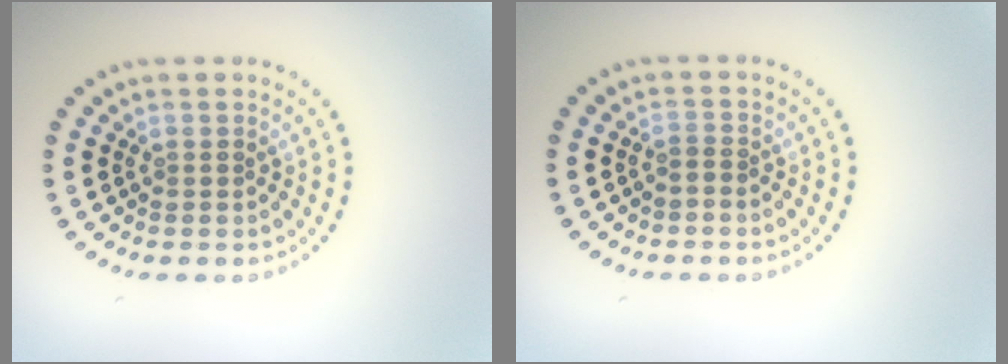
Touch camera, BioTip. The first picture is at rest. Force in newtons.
{"total": 0.6, "press": 0.3, "slide": 0.5}